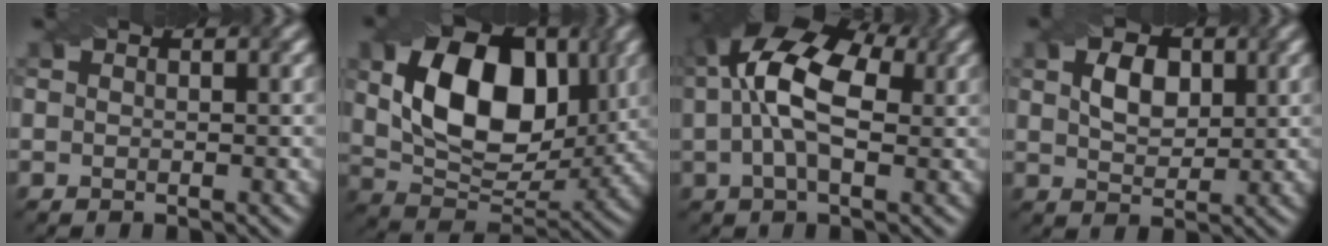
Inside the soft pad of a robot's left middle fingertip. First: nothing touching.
{"total": 11.4, "force": [2.5, 7.4, 8.3], "torque": [-0.150, -0.004, 0.046]}
{"total": 10.9, "force": [2.1, 5.9, 9.0], "torque": [-0.167, 0.026, 0.019]}
{"total": 3.4, "force": [1.1, 2.2, 2.4], "torque": [-0.050, 0.003, 0.021]}